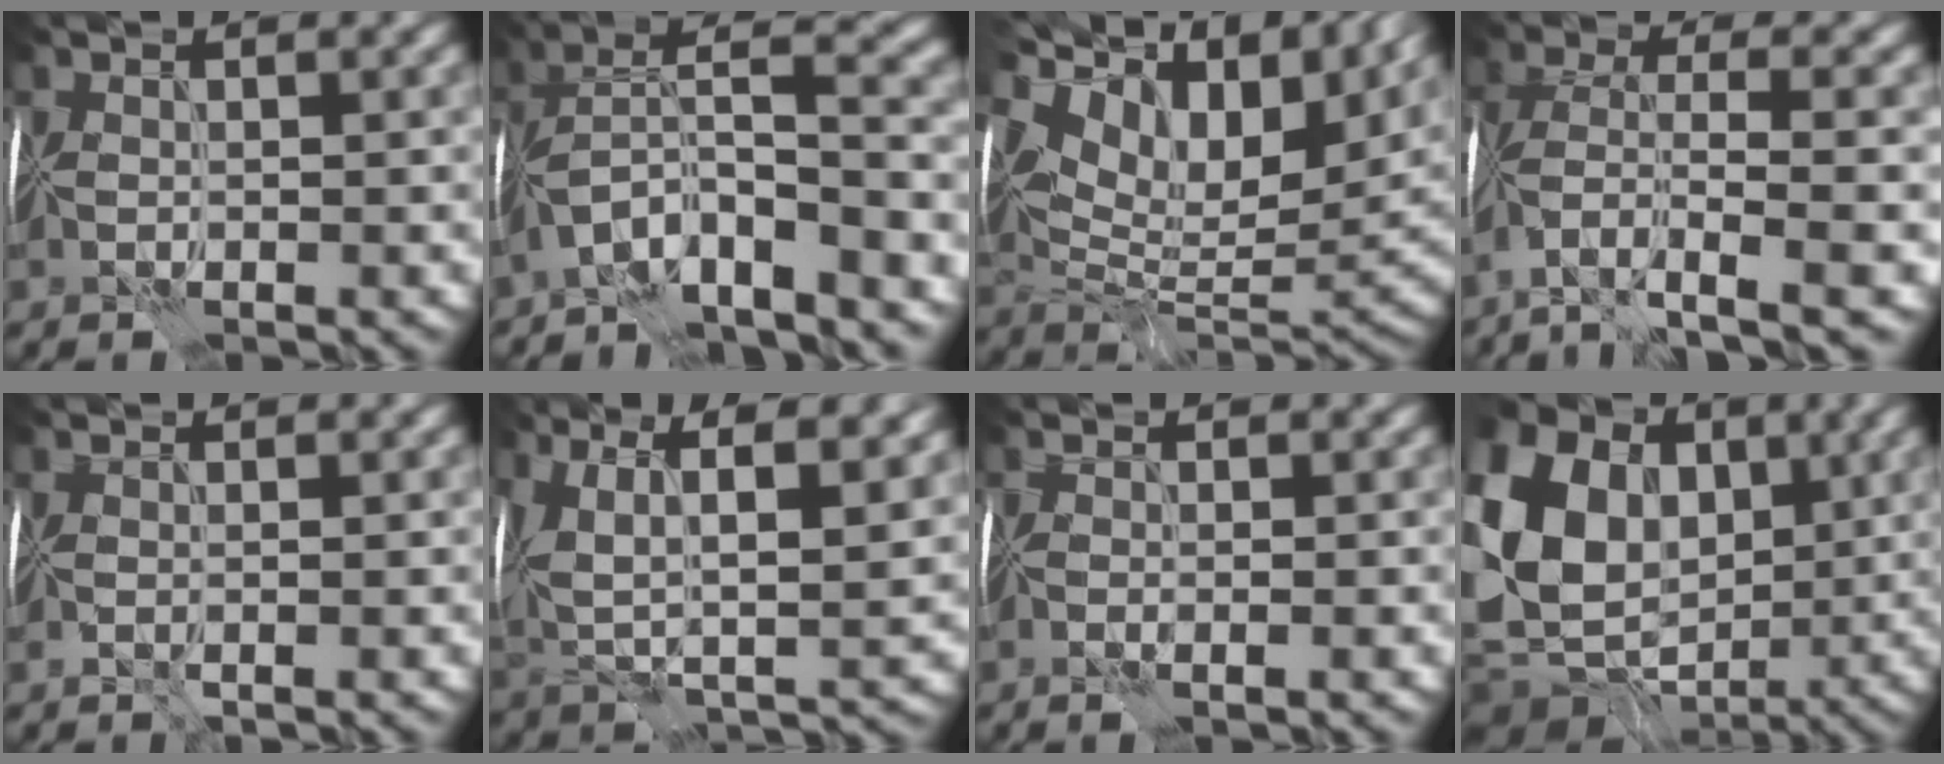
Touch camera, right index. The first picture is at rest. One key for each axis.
{"total": 9.2, "fx": -5.1, "fy": 2.2, "fz": 7.4, "tx": -0.111, "ty": 0.025, "tz": -0.099}
{"total": 17.5, "fx": 7.7, "fy": 9.3, "fz": 12.6, "tx": -0.212, "ty": 0.031, "tz": 0.170}
{"total": 7.9, "fx": -2.9, "fy": 2.7, "fz": 6.8, "tx": -0.130, "ty": 0.011, "tz": -0.061}
{"total": 0.8, "fx": 0.2, "fy": 0.1, "fz": 0.7, "tx": -0.015, "ty": 0.000, "tz": 0.003}
{"total": 12.0, "fx": 4.4, "fy": 4.7, "fz": 10.1, "tx": -0.202, "ty": 0.005, "tz": 0.084}
{"total": 0.9, "fx": -0.2, "fy": 0.0, "fz": 0.9, "tx": -0.021, "ty": 0.000, "tz": -0.005}
{"total": 17.2, "fx": 1.4, "fy": 13.4, "fz": 10.7, "tx": -0.239, "ty": 0.005, "tz": 0.033}